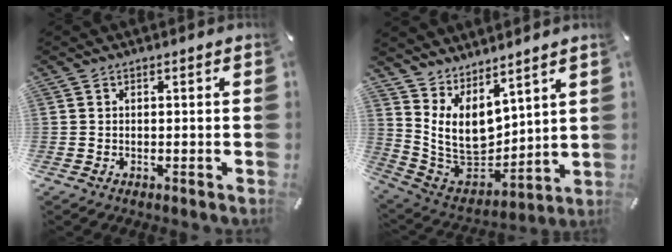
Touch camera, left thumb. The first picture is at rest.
{"total": 10.8, "force": [5.1, 7.9, 5.3], "torque": [-0.127, -0.063, 0.107]}